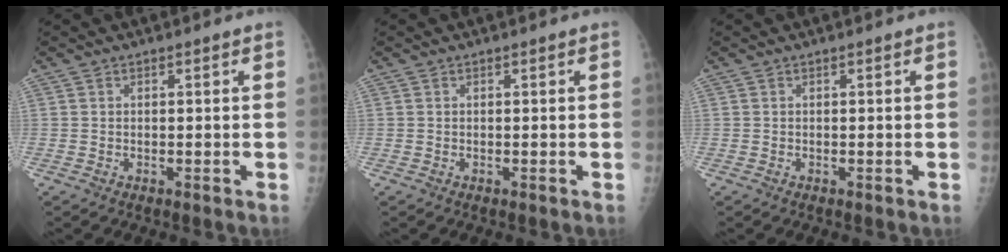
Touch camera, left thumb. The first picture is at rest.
{"total": 0.0}
{"total": 0.0}